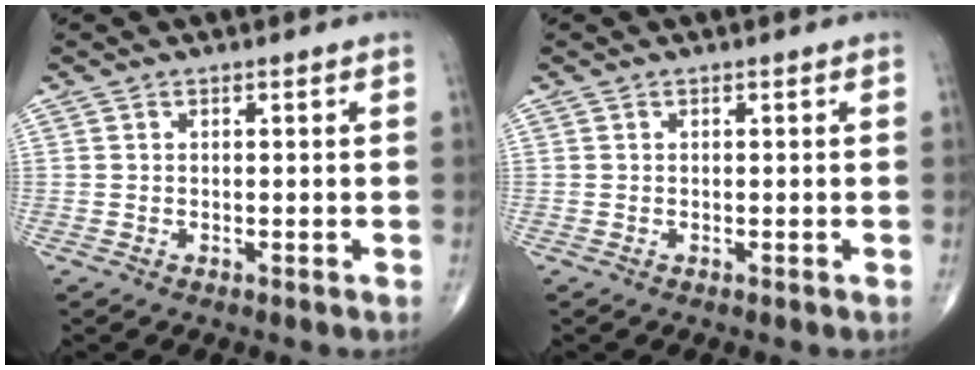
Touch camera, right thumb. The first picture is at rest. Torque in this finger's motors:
{"motor_torque": [0.00, 0.00, 0.00, 0.01, 0.00]}